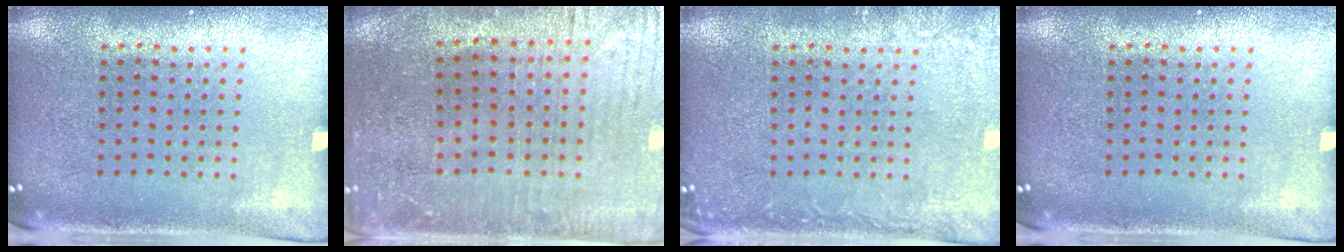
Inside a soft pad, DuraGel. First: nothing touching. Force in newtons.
{"total": 1.1, "press": 1.0, "slide": 0.4}
{"total": 2.2, "press": 2.1, "slide": 0.2}
{"total": 0.0}